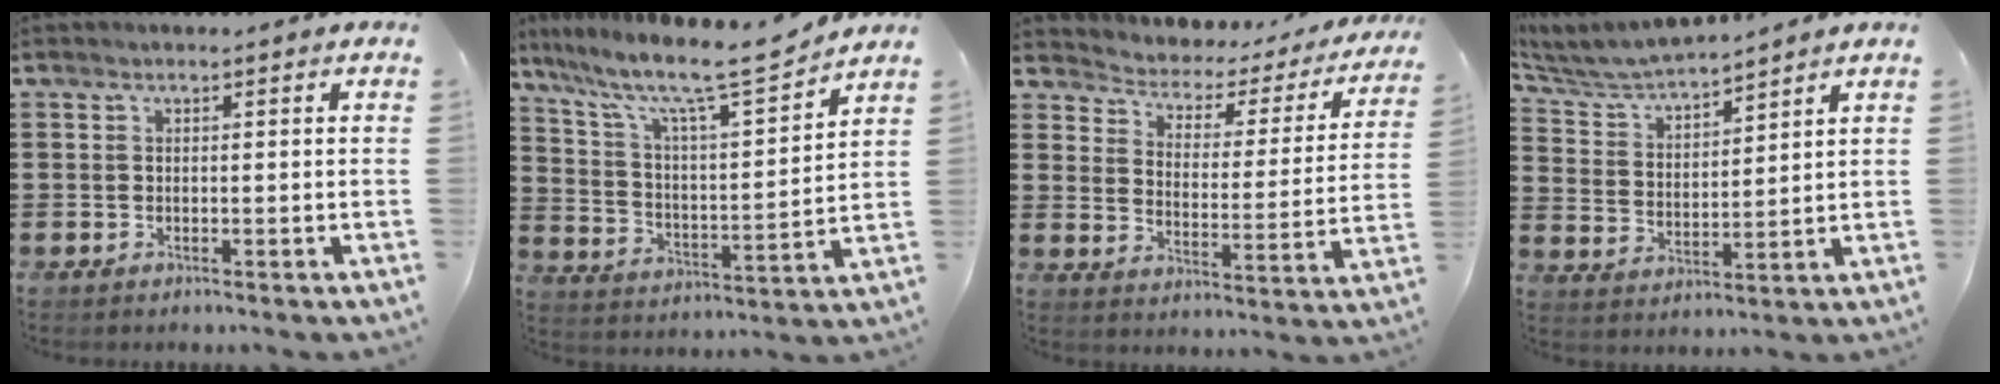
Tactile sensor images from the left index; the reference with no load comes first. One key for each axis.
{"total": 10.0, "fx": 8.3, "fy": 0.9, "fz": 5.5, "tx": -0.132, "ty": -0.059, "tz": 0.133}
{"total": 2.3, "fx": 1.8, "fy": 1.3, "fz": 0.4, "tx": -0.027, "ty": -0.019, "tz": 0.018}
{"total": 5.3, "fx": 5.2, "fy": 0.2, "fz": 1.1, "tx": -0.050, "ty": -0.034, "tz": 0.086}